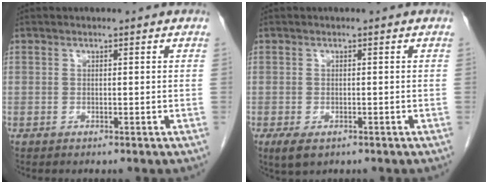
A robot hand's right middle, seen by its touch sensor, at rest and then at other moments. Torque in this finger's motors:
{"motor_torque": [0.72, -0.40, 0.03, 0.04]}